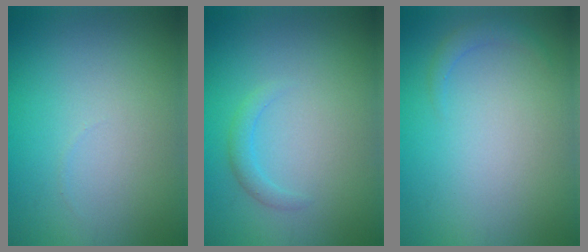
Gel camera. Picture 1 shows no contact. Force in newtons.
{"total": 1.3, "press": 1.3, "slide": 0.1}
{"total": 1.1, "press": 1.1, "slide": 0.1}